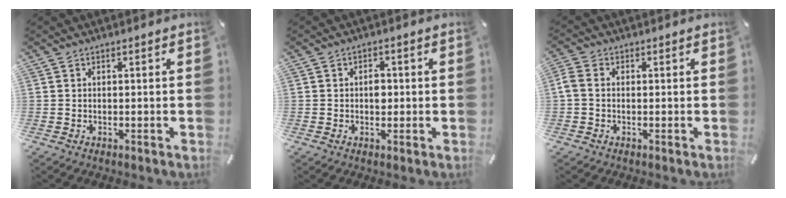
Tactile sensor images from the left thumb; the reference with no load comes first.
{"total": 3.0, "force": [-0.1, 2.1, 2.1], "torque": [-0.018, -0.005, -0.009]}
{"total": 2.6, "force": [-0.4, 1.9, 1.7], "torque": [-0.039, 0.004, -0.009]}